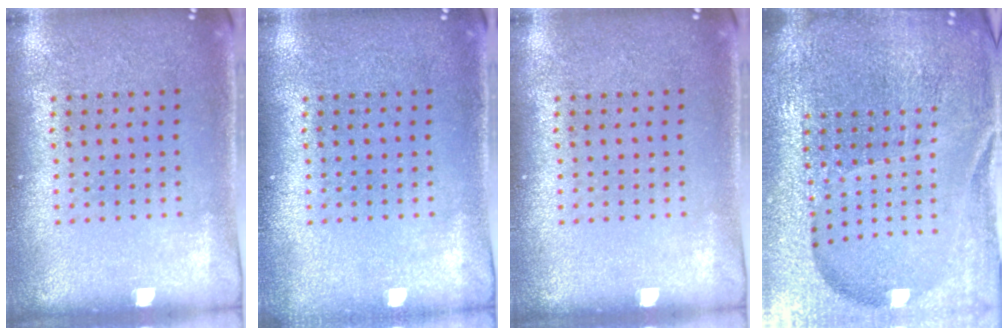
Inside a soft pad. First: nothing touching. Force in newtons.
{"total": 0.6, "press": 0.5, "slide": 0.2}
{"total": 0.0}
{"total": 5.6, "press": 5.0, "slide": 2.4}